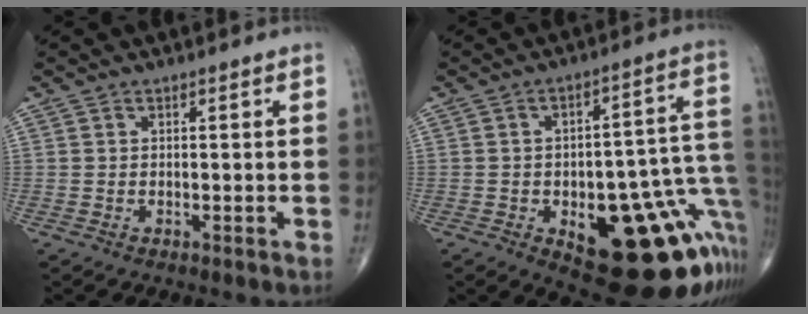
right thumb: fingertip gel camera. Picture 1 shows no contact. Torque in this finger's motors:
{"motor_torque": [2.66, 2.17, 1.25, -1.52, 0.40]}